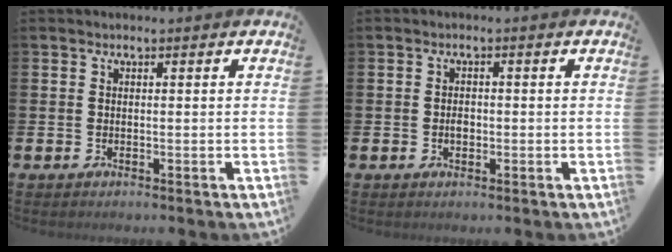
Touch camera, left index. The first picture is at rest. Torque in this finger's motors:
{"motor_torque": [0.38, 0.13, 0.00, 0.06]}